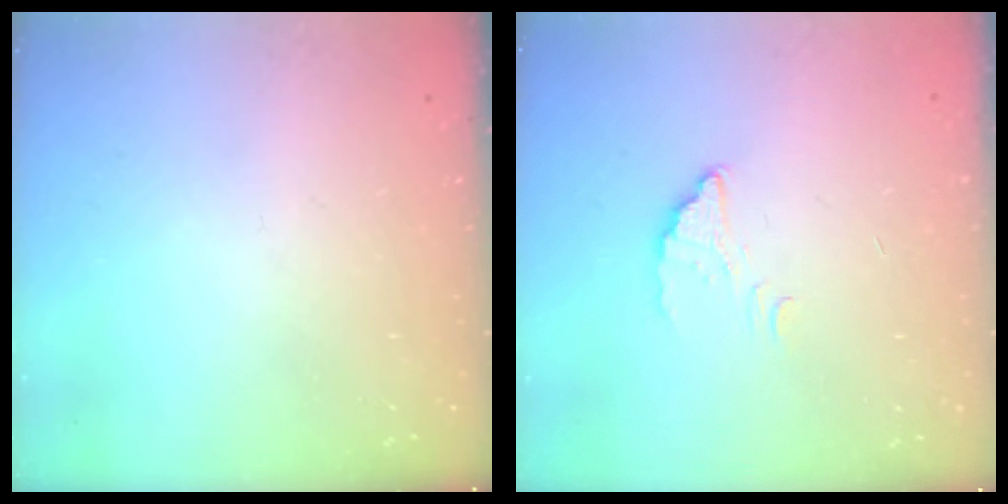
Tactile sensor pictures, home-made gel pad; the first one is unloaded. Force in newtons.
{"total": 2.2, "press": 2.2, "slide": 0.1}